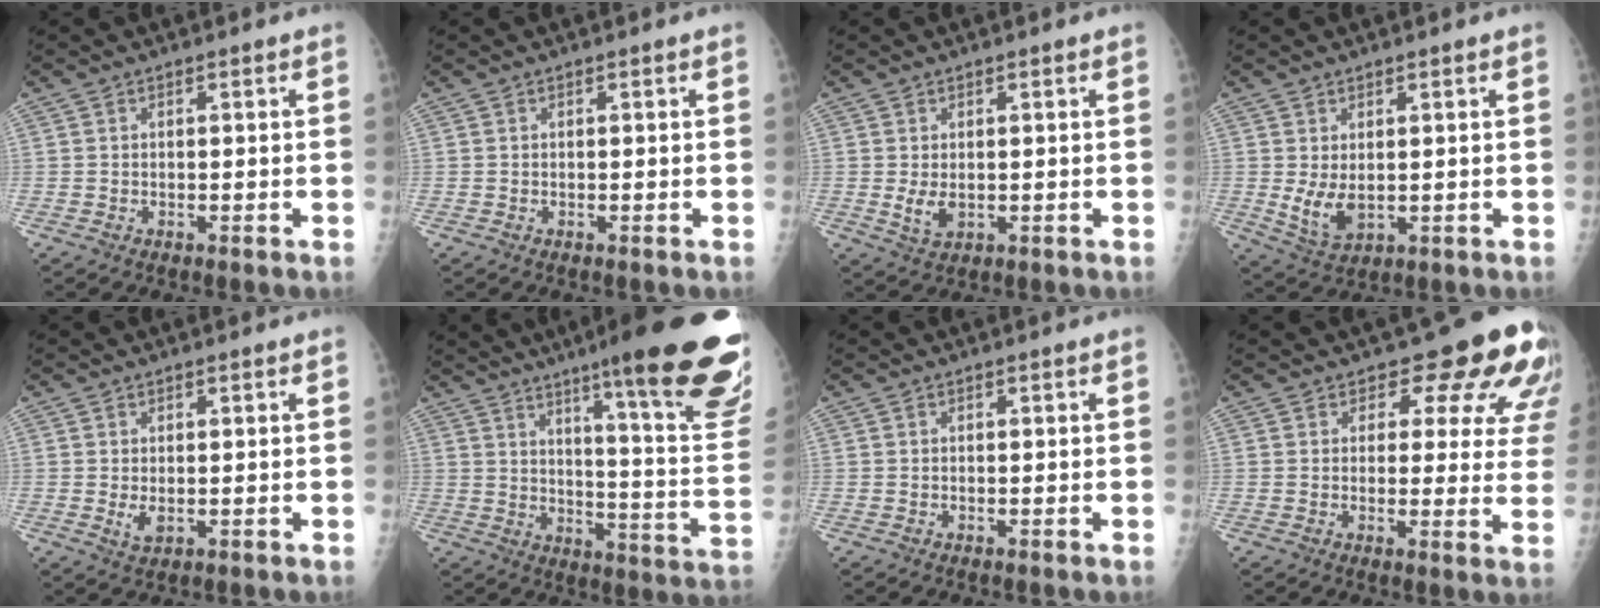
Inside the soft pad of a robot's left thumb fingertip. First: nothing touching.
{"total": 0.0}
{"total": 3.3, "force": [0.0, 2.0, 2.5], "torque": [-0.044, -0.009, 0.007]}
{"total": 5.4, "force": [0.5, 3.1, 4.3], "torque": [-0.074, -0.016, 0.022]}
{"total": 2.3, "force": [0.1, 1.3, 1.9], "torque": [-0.030, -0.007, 0.007]}
{"total": 28.1, "force": [17.7, 3.5, 21.6], "torque": [-0.232, -0.088, 0.241]}
{"total": 0.0}
{"total": 13.6, "force": [9.7, 6.5, 6.9], "torque": [-0.022, -0.054, 0.086]}